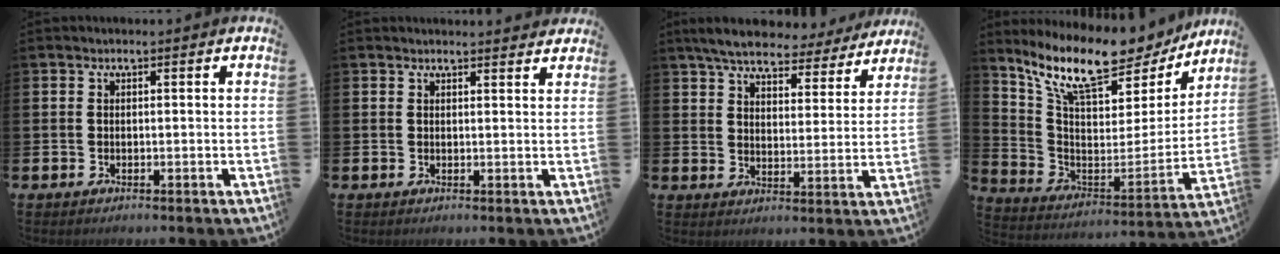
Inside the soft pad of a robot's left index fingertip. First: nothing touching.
{"total": 1.5, "force": [1.5, 0.1, 0.0], "torque": [0.008, -0.010, 0.026]}
{"total": 6.5, "force": [6.0, 1.3, 1.9], "torque": [-0.060, -0.034, 0.104]}
{"total": 11.9, "force": [9.9, 3.5, 5.7], "torque": [-0.154, -0.064, 0.171]}